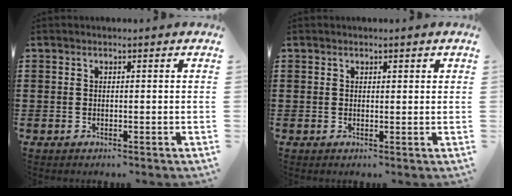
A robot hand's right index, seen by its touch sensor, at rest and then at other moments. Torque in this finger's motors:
{"motor_torque": [-0.34, -0.02, 0.04, -0.01]}